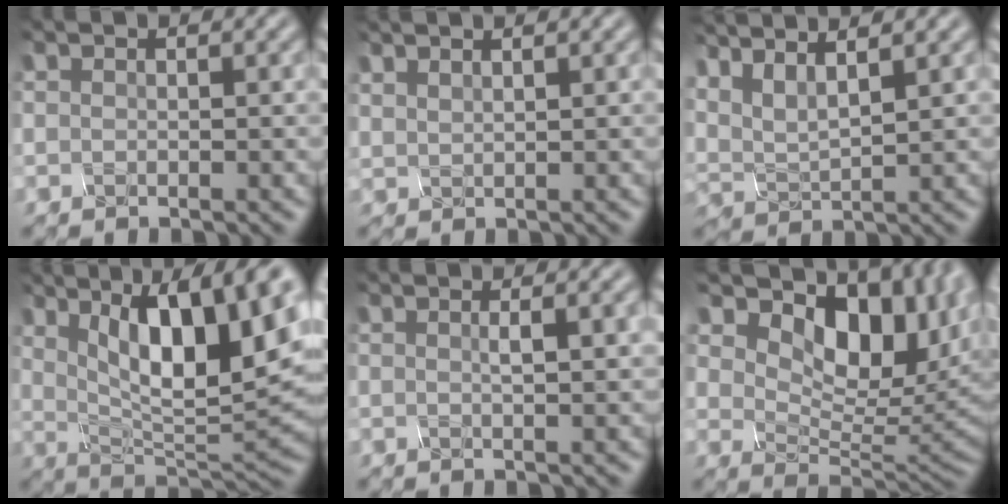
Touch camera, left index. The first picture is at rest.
{"total": 1.0, "force": [0.9, 0.2, 0.5], "torque": [-0.010, 0.006, 0.018]}
{"total": 4.5, "force": [2.9, 1.3, 3.2], "torque": [-0.088, 0.009, 0.066]}
{"total": 11.7, "force": [4.1, 3.6, 10.3], "torque": [-0.159, -0.003, 0.084]}
{"total": 2.5, "force": [0.1, 0.8, 2.4], "torque": [-0.034, 0.008, 0.006]}
{"total": 11.0, "force": [4.5, 6.4, 7.8], "torque": [-0.129, -0.006, 0.093]}